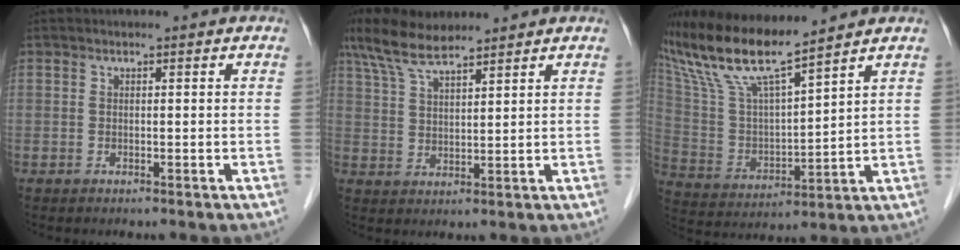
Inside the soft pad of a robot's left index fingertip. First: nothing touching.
{"total": 8.1, "force": [6.5, 1.6, 4.6], "torque": [-0.100, 0.021, 0.122]}
{"total": 15.0, "force": [12.4, 0.6, 8.4], "torque": [-0.175, 0.007, 0.241]}